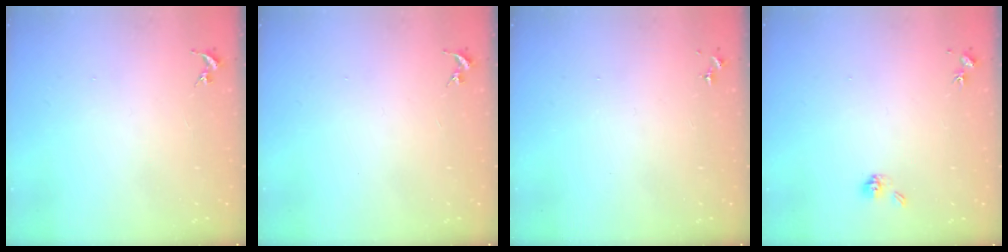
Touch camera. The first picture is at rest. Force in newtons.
{"total": 0.0}
{"total": 0.0}
{"total": 4.4, "press": 3.9, "slide": 2.1}